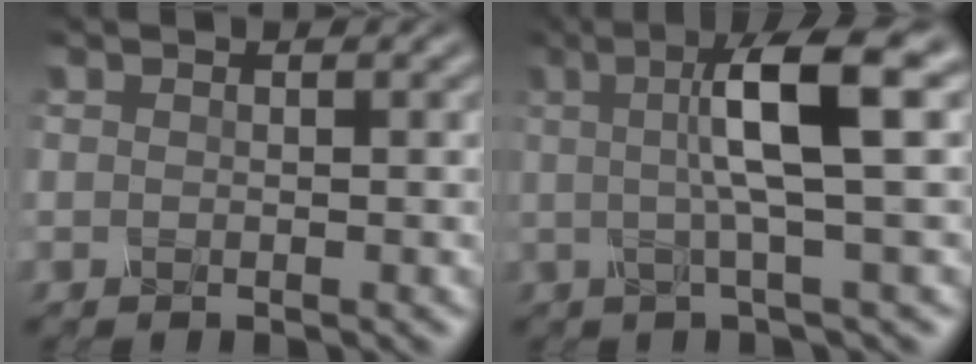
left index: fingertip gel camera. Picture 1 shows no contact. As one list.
[{"total": 7.7, "force": [1.4, 1.2, 7.4], "torque": [-0.115, 0.015, 0.020]}]